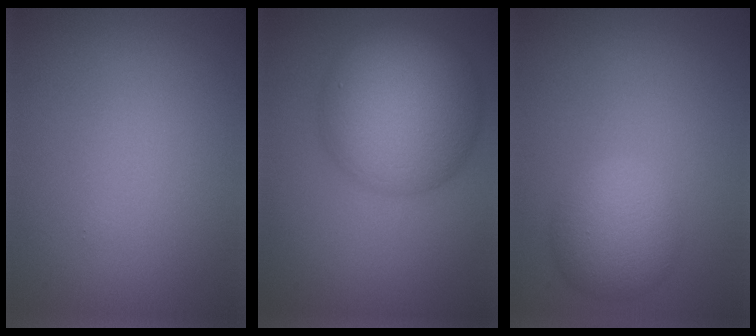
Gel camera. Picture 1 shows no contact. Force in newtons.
{"total": 10.2, "press": 10.2, "slide": 0.1}
{"total": 4.2, "press": 4.2, "slide": 0.1}